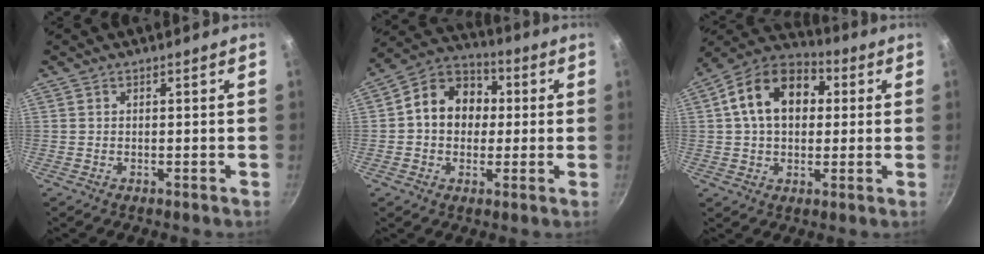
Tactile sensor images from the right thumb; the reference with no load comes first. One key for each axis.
{"total": 12.5, "fx": 1.1, "fy": 10.1, "fz": 7.2, "tx": -0.077, "ty": 0.026, "tz": -0.004}
{"total": 15.8, "fx": 3.1, "fy": 11.1, "fz": 10.8, "tx": -0.151, "ty": 0.027, "tz": 0.033}